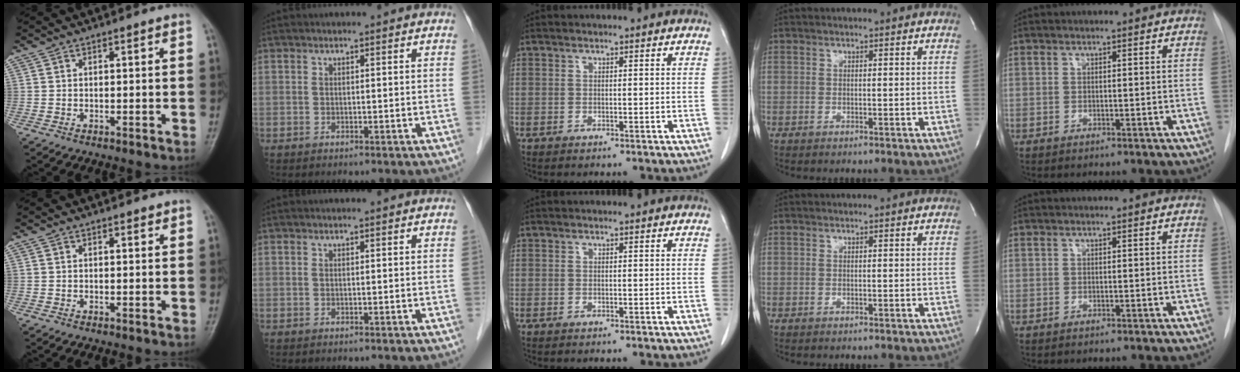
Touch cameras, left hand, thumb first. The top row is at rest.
{"thumb": {"total": 1.0, "force": [0.7, 0.5, 0.6], "torque": [-0.006, -0.003, 0.008]}, "index": {"total": 0.8, "force": [0.8, 0.0, 0.3], "torque": [-0.006, 0.011, 0.012]}}